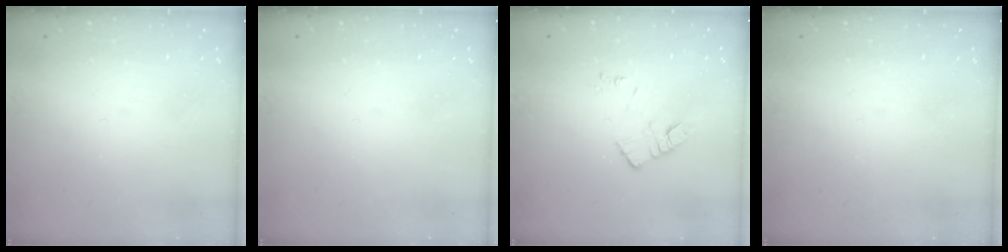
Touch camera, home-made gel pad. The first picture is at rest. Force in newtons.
{"total": 0.0}
{"total": 8.3, "press": 8.3, "slide": 0.6}
{"total": 0.0}